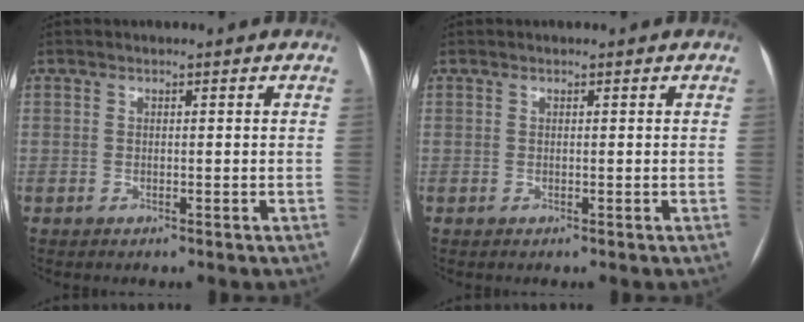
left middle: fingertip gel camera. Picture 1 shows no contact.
{"total": 0.0}